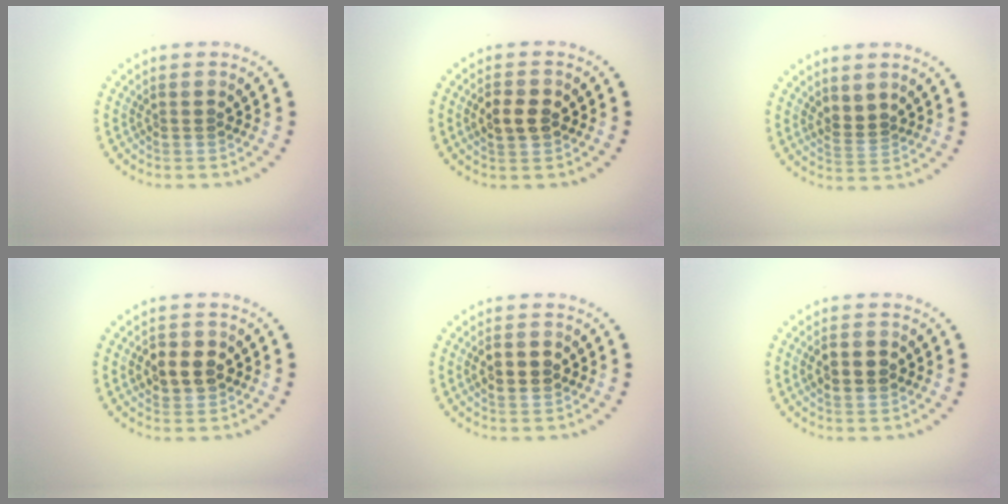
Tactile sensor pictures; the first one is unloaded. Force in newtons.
{"total": 2.6, "press": 2.6, "slide": 0.0}
{"total": 1.9, "press": 1.6, "slide": 0.9}
{"total": 2.9, "press": 2.9, "slide": 0.4}
{"total": 2.9, "press": 2.9, "slide": 0.2}
{"total": 3.2, "press": 3.2, "slide": 0.3}